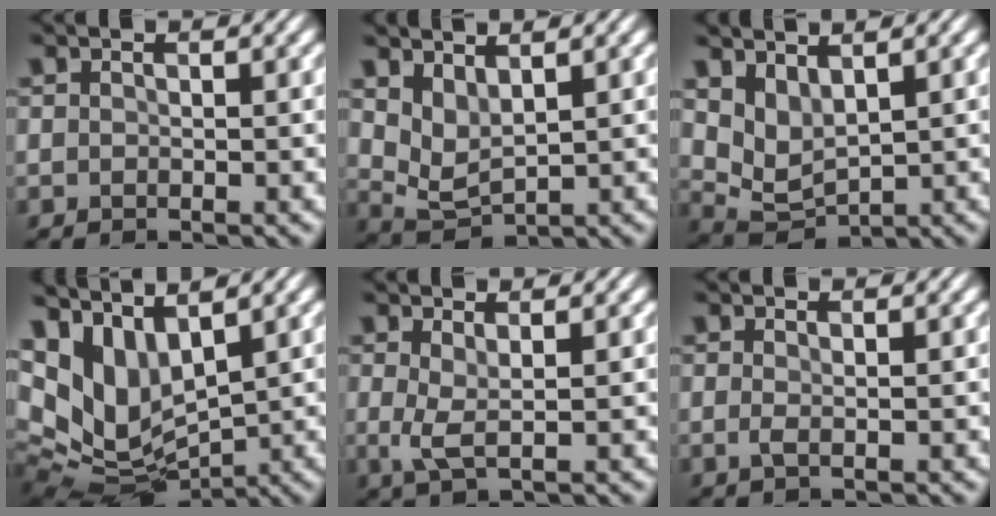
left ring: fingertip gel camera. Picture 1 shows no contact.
{"total": 3.0, "force": [1.8, 1.4, 2.0], "torque": [-0.050, -0.011, 0.043]}
{"total": 3.6, "force": [2.1, 1.9, 2.2], "torque": [-0.057, -0.012, 0.049]}
{"total": 9.4, "force": [3.5, 5.5, 6.7], "torque": [-0.127, -0.012, 0.087]}
{"total": 2.1, "force": [0.4, 0.5, 2.0], "torque": [-0.045, -0.003, 0.009]}
{"total": 0.8, "force": [0.0, 0.1, 0.8], "torque": [-0.019, -0.003, -0.001]}